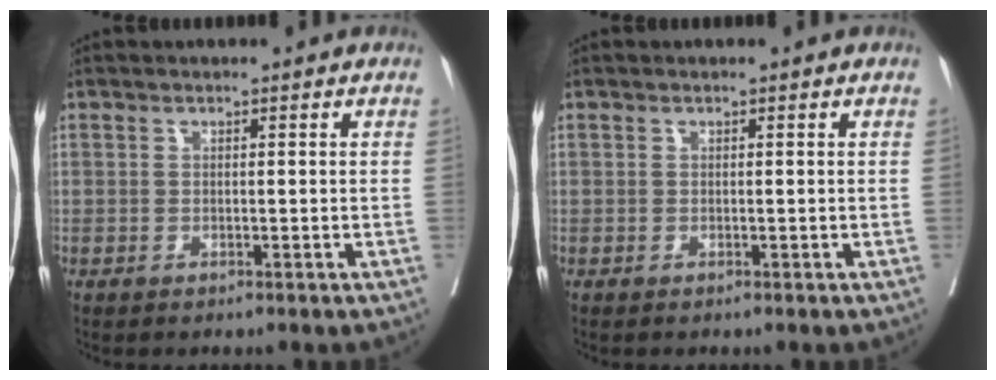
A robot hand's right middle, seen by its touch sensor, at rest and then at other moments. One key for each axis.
{"total": 0.0}